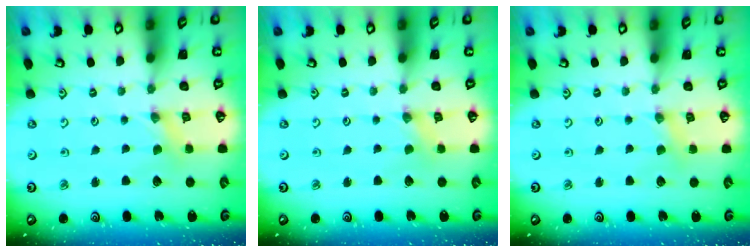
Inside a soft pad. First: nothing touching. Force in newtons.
{"total": 0.0}
{"total": 2.7, "press": 2.6, "slide": 0.5}